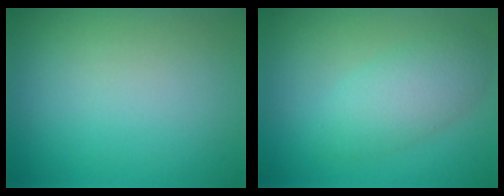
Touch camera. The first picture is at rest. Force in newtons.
{"total": 3.9, "press": 3.9, "slide": 0.1}